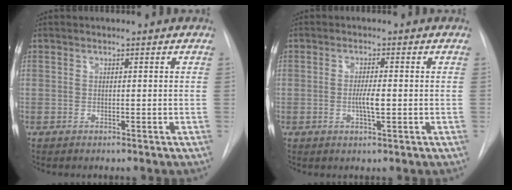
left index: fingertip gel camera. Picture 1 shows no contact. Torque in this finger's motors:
{"motor_torque": [0.64, -0.02, 0.12, 0.07]}